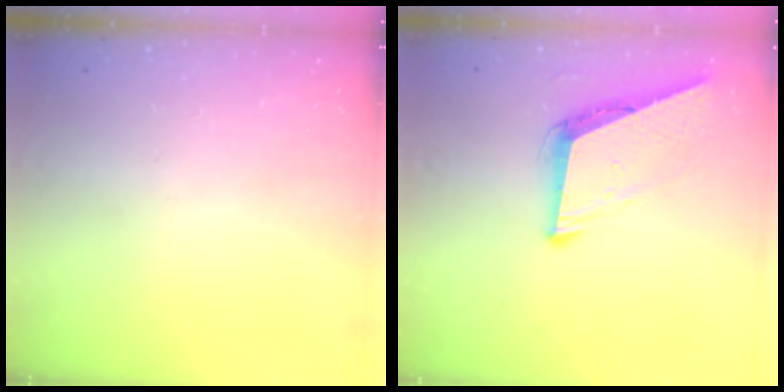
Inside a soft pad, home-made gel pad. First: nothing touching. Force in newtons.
{"total": 7.4, "press": 7.3, "slide": 1.4}